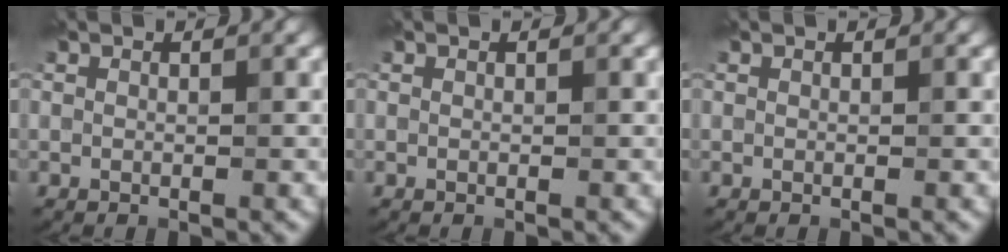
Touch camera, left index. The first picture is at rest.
{"total": 0.0}
{"total": 0.0}